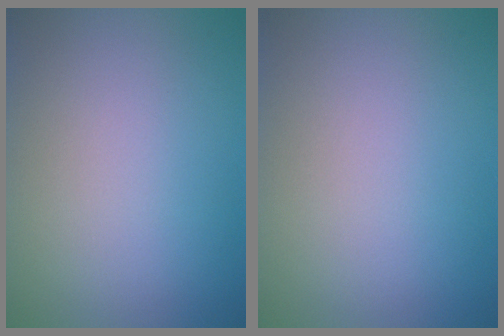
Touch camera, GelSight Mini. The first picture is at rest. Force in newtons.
{"total": 0.0}